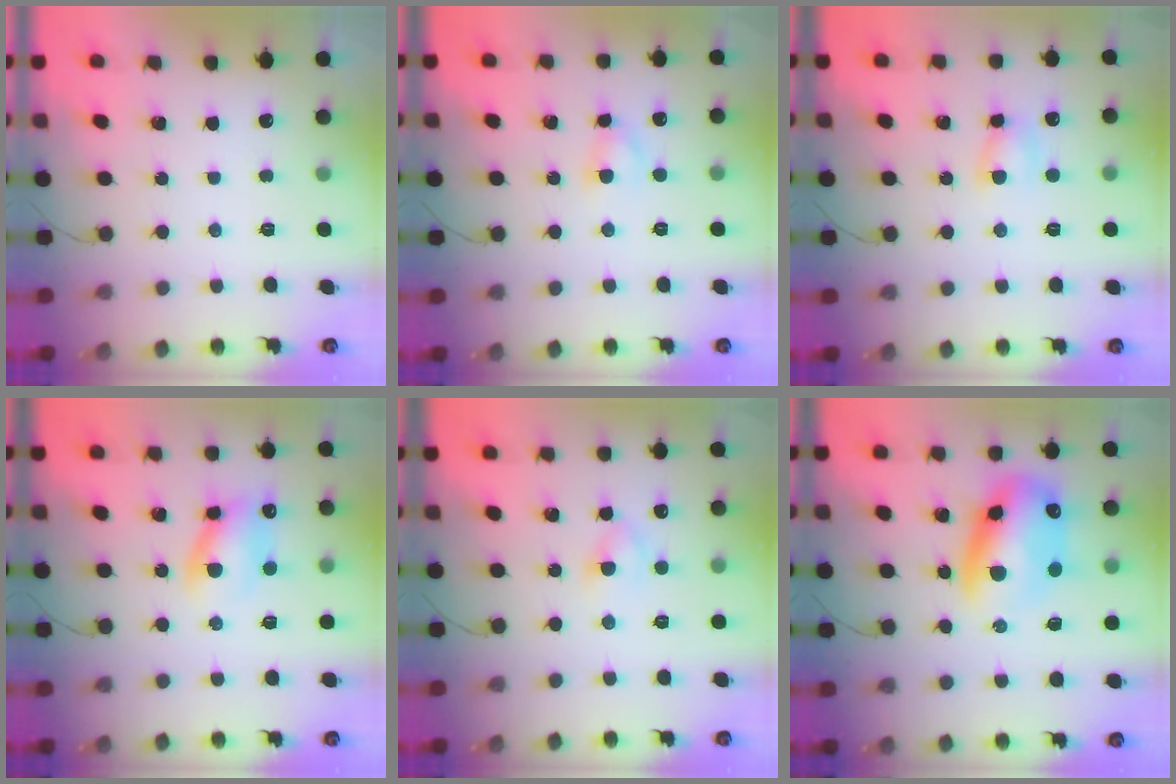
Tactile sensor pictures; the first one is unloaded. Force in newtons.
{"total": 3.4, "press": 3.2, "slide": 1.1}
{"total": 4.9, "press": 4.8, "slide": 0.6}
{"total": 9.8, "press": 9.7, "slide": 1.5}
{"total": 2.9, "press": 2.7, "slide": 1.2}
{"total": 13.5, "press": 13.2, "slide": 3.1}